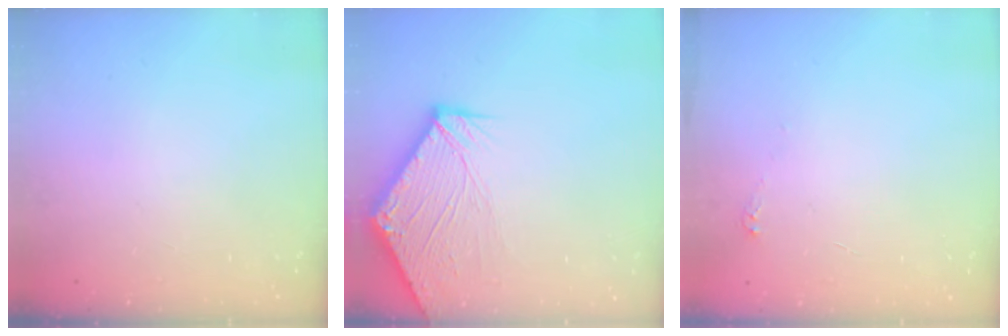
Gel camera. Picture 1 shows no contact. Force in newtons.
{"total": 9.6, "press": 9.5, "slide": 1.2}
{"total": 2.5, "press": 2.5, "slide": 0.3}